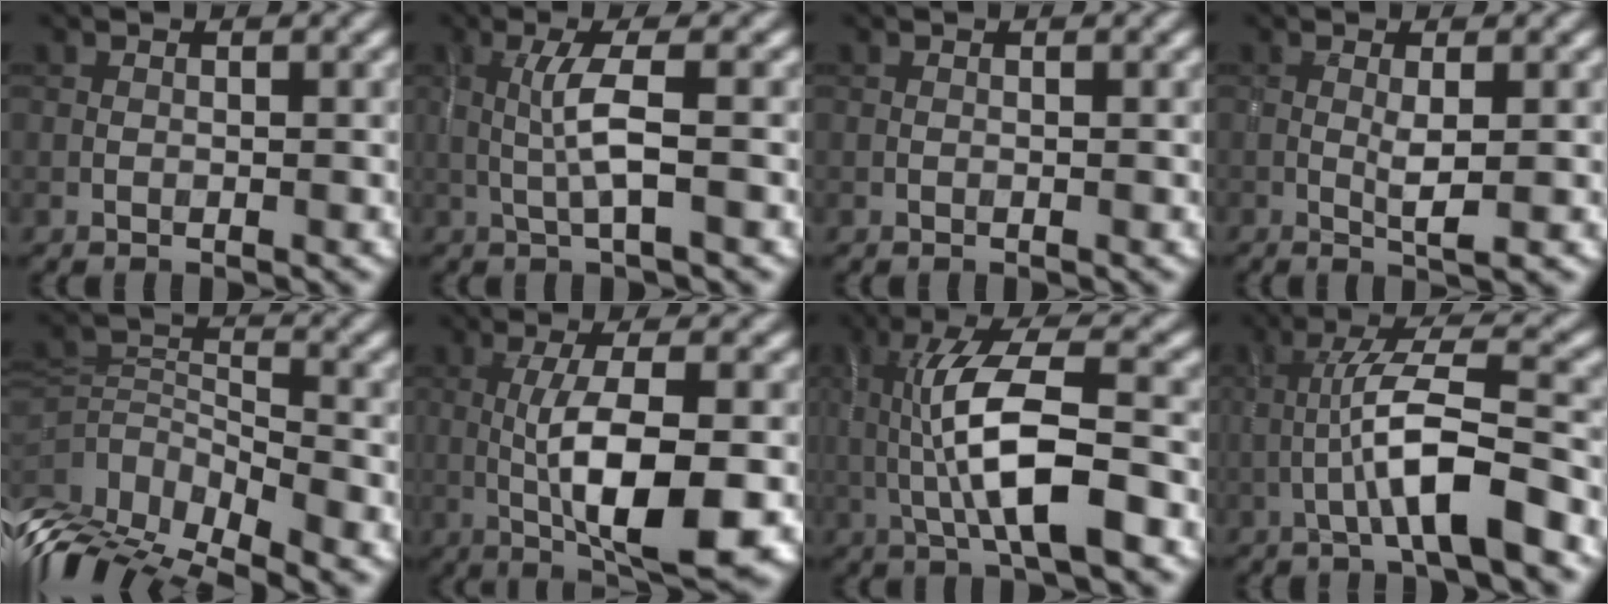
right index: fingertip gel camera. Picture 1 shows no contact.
{"total": 3.1, "force": [-0.1, 0.2, 3.1], "torque": [-0.066, 0.002, -0.002]}
{"total": 0.0}
{"total": 2.0, "force": [0.0, 0.2, 2.0], "torque": [-0.038, -0.003, -0.001]}
{"total": 8.5, "force": [-5.1, 4.4, 5.3], "torque": [-0.104, -0.012, -0.091]}
{"total": 8.5, "force": [-1.5, 2.0, 8.1], "torque": [-0.134, 0.000, -0.027]}
{"total": 8.1, "force": [-0.5, 2.2, 7.8], "torque": [-0.146, -0.001, -0.009]}
{"total": 6.4, "force": [-2.6, 0.5, 5.8], "torque": [-0.103, 0.023, -0.048]}